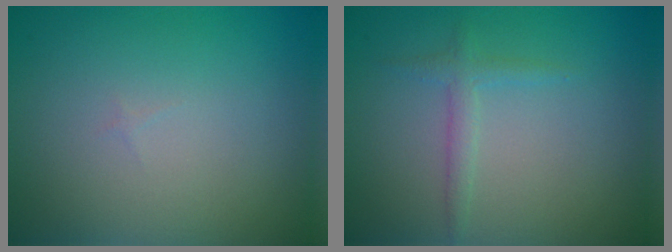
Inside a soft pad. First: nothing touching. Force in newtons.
{"total": 1.5, "press": 1.5, "slide": 0.0}